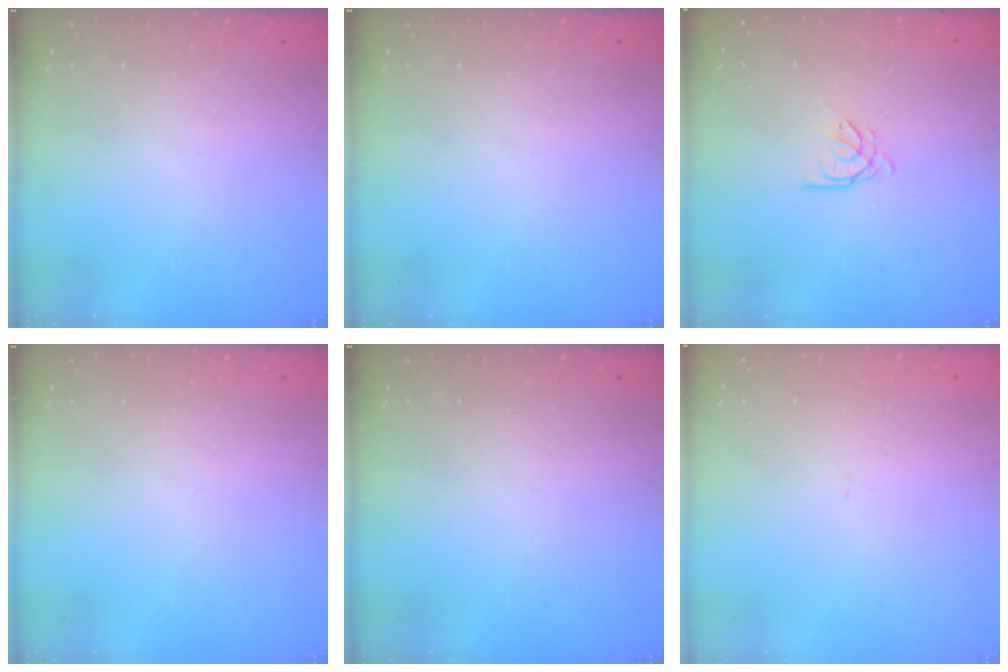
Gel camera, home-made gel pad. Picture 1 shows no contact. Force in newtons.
{"total": 0.0}
{"total": 0.9, "press": 0.8, "slide": 0.2}
{"total": 0.0}
{"total": 0.0}
{"total": 0.0}